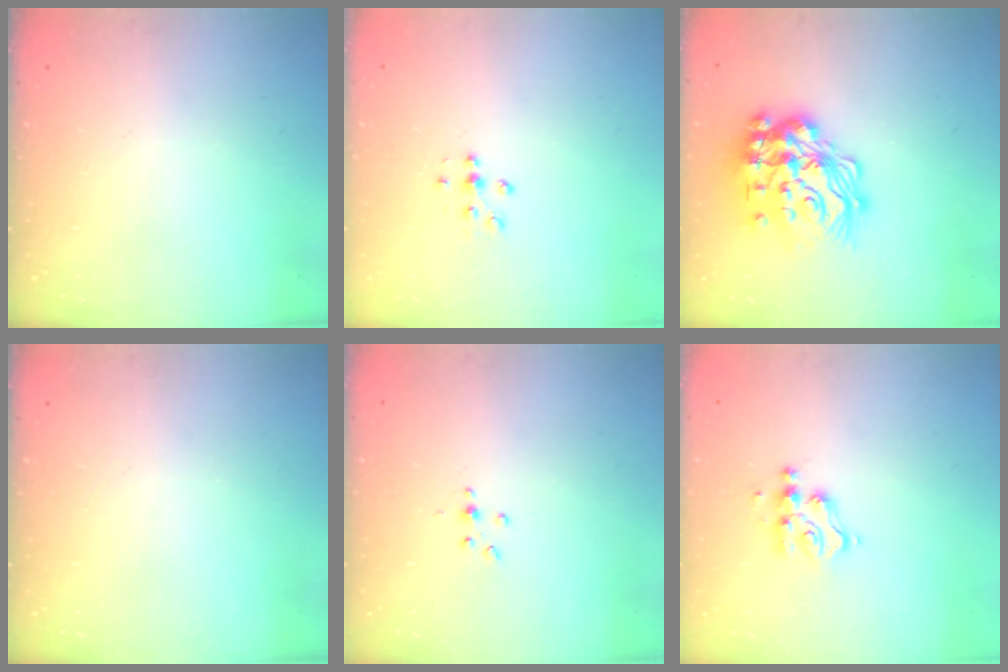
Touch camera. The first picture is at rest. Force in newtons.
{"total": 5.5, "press": 5.4, "slide": 1.1}
{"total": 26.4, "press": 26.3, "slide": 2.0}
{"total": 0.0}
{"total": 3.0, "press": 2.9, "slide": 0.4}
{"total": 4.9, "press": 4.8, "slide": 0.5}